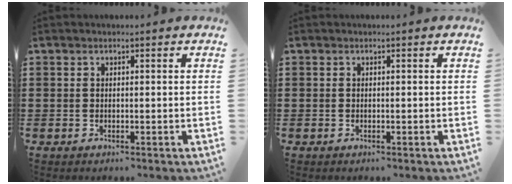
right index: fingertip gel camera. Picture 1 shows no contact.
{"total": 0.0}